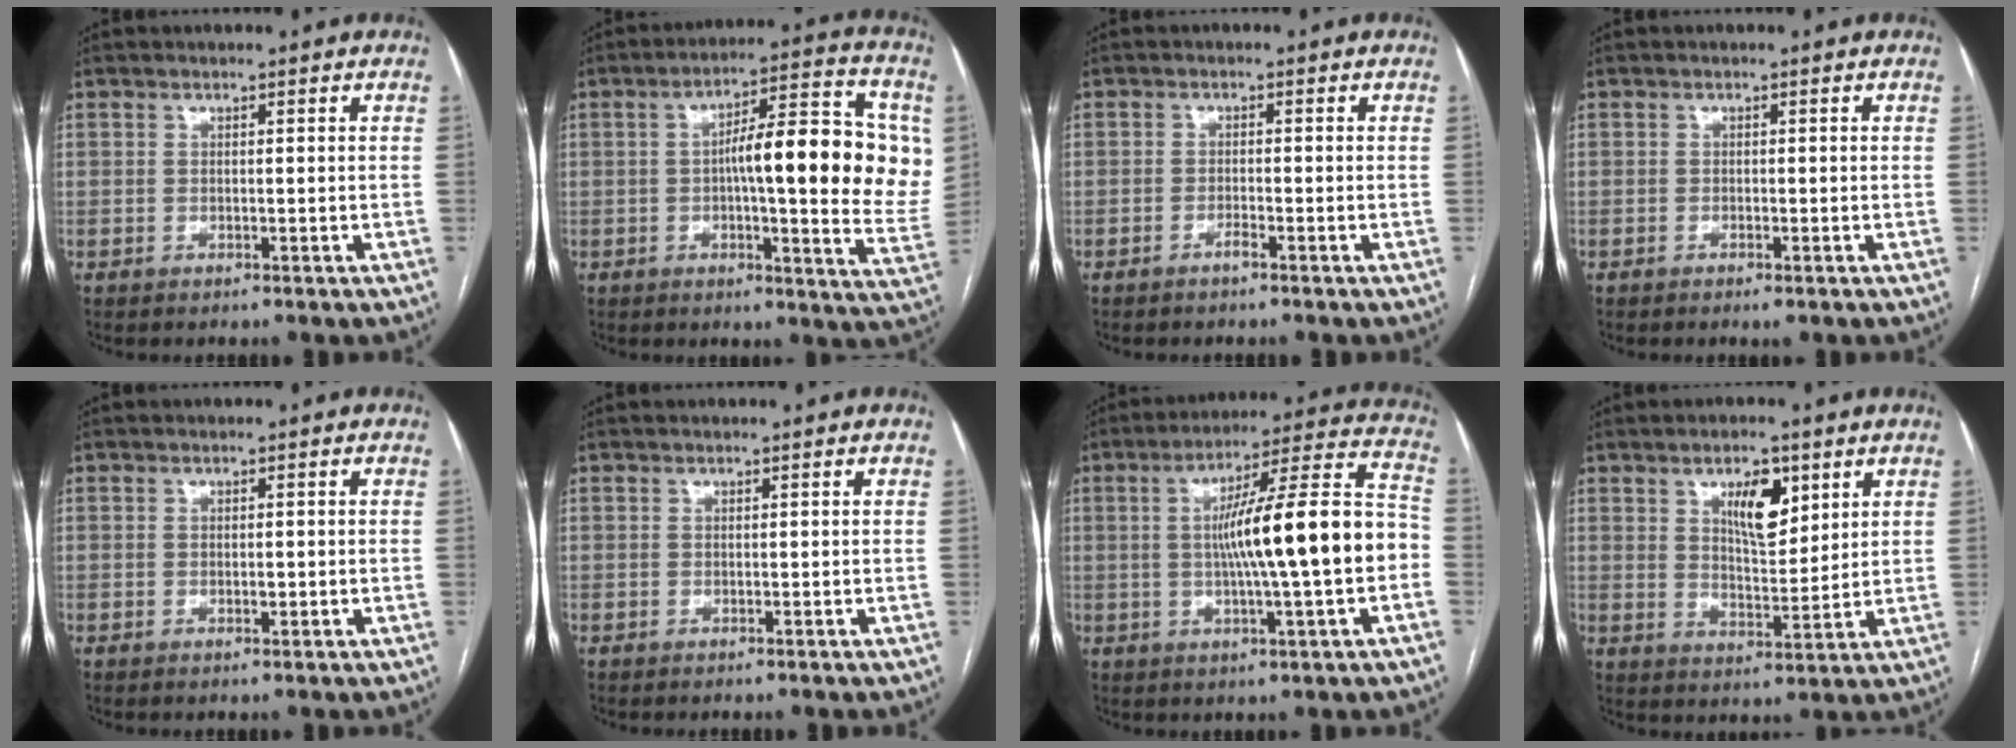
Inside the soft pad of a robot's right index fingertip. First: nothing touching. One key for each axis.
{"total": 18.4, "fx": 2.0, "fy": 3.6, "fz": 17.9, "tx": -0.234, "ty": 0.026, "tz": 0.025}
{"total": 1.2, "fx": -1.0, "fy": 0.0, "fz": 0.7, "tx": -0.012, "ty": 0.001, "tz": -0.018}
{"total": 1.1, "fx": -0.7, "fy": 0.3, "fz": 0.7, "tx": -0.011, "ty": -0.002, "tz": -0.007}
{"total": 1.1, "fx": -0.3, "fy": 0.4, "fz": 1.0, "tx": -0.017, "ty": 0.000, "tz": -0.004}
{"total": 0.0}
{"total": 17.2, "fx": -1.5, "fy": 0.8, "fz": 17.1, "tx": -0.260, "ty": 0.026, "tz": -0.024}
{"total": 7.3, "fx": 3.6, "fy": 2.8, "fz": 5.7, "tx": -0.097, "ty": 0.000, "tz": 0.065}